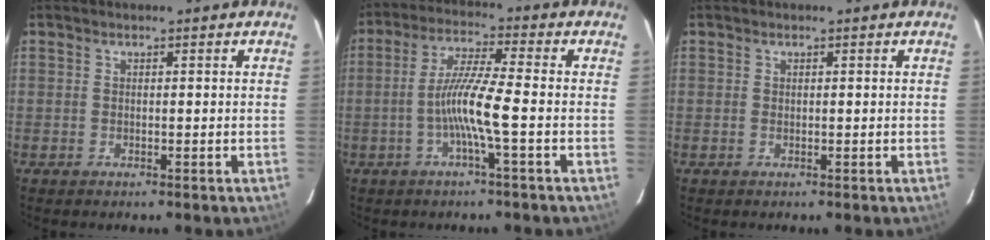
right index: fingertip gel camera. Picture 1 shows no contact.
{"total": 8.1, "force": [-2.3, -0.7, 7.7], "torque": [-0.162, 0.004, -0.046]}
{"total": 0.0}